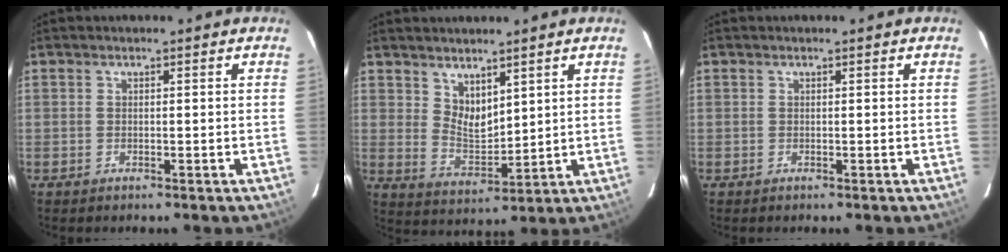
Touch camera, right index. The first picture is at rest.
{"total": 6.0, "force": [4.2, 3.0, 3.0], "torque": [-0.048, -0.006, 0.085]}
{"total": 0.0}